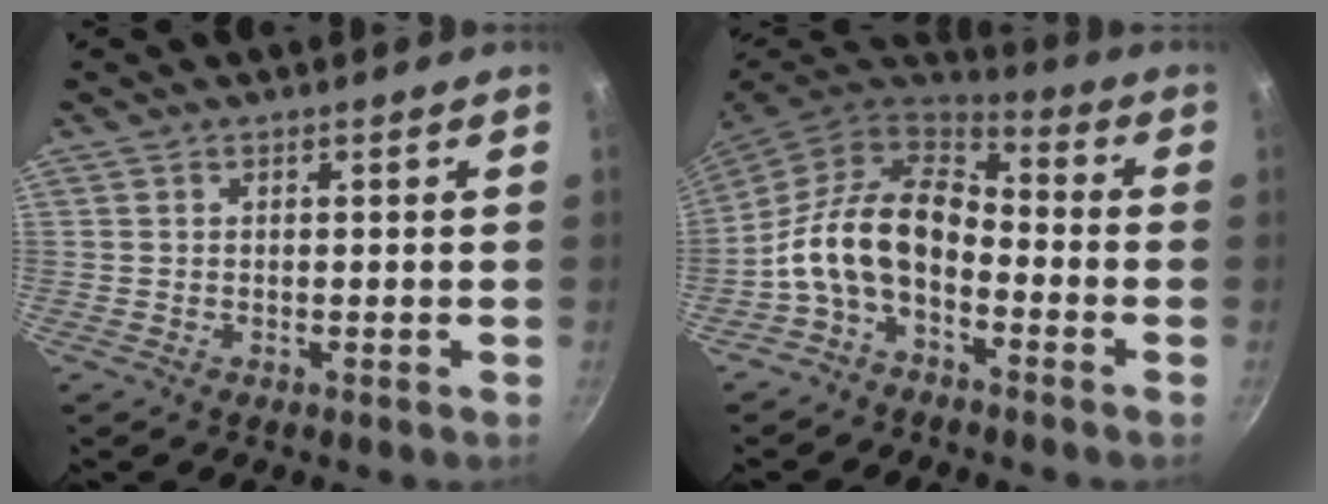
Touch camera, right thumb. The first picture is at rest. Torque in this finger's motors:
{"motor_torque": [0.83, 0.70, 0.95, -0.96, 0.23]}